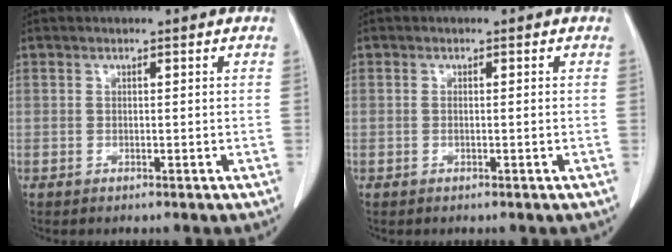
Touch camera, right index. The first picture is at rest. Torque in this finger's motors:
{"motor_torque": [-0.13, -0.03, -0.05, -0.01]}